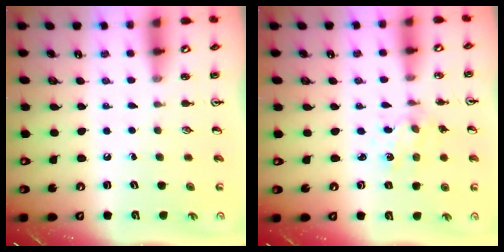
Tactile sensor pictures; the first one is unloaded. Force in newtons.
{"total": 1.5, "press": 1.5, "slide": 0.0}